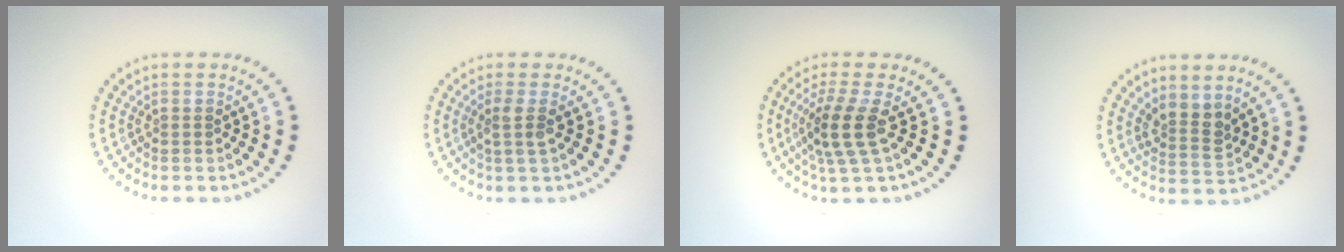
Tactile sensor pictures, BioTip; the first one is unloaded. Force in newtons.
{"total": 1.8, "press": 1.3, "slide": 1.2}
{"total": 3.8, "press": 3.0, "slide": 2.4}
{"total": 2.4, "press": 1.8, "slide": 1.6}